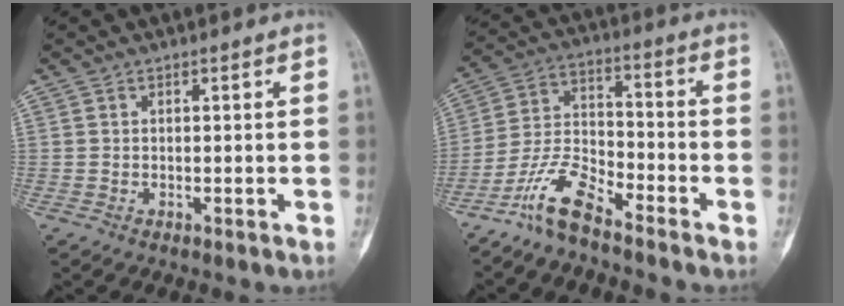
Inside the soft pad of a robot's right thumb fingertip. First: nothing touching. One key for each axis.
{"total": 9.5, "fx": -7.4, "fy": 2.8, "fz": 5.1, "tx": -0.108, "ty": 0.060, "tz": -0.154}